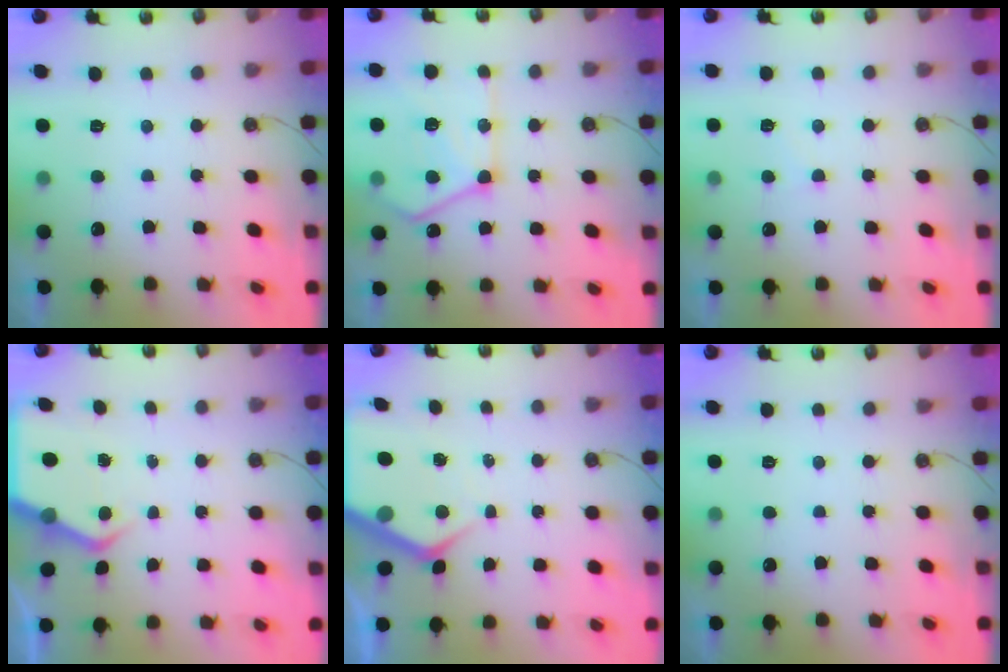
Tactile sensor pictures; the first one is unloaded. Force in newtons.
{"total": 18.8, "press": 18.7, "slide": 1.7}
{"total": 5.8, "press": 5.8, "slide": 0.6}
{"total": 5.9, "press": 5.9, "slide": 0.6}
{"total": 7.1, "press": 7.1, "slide": 0.7}
{"total": 0.0}